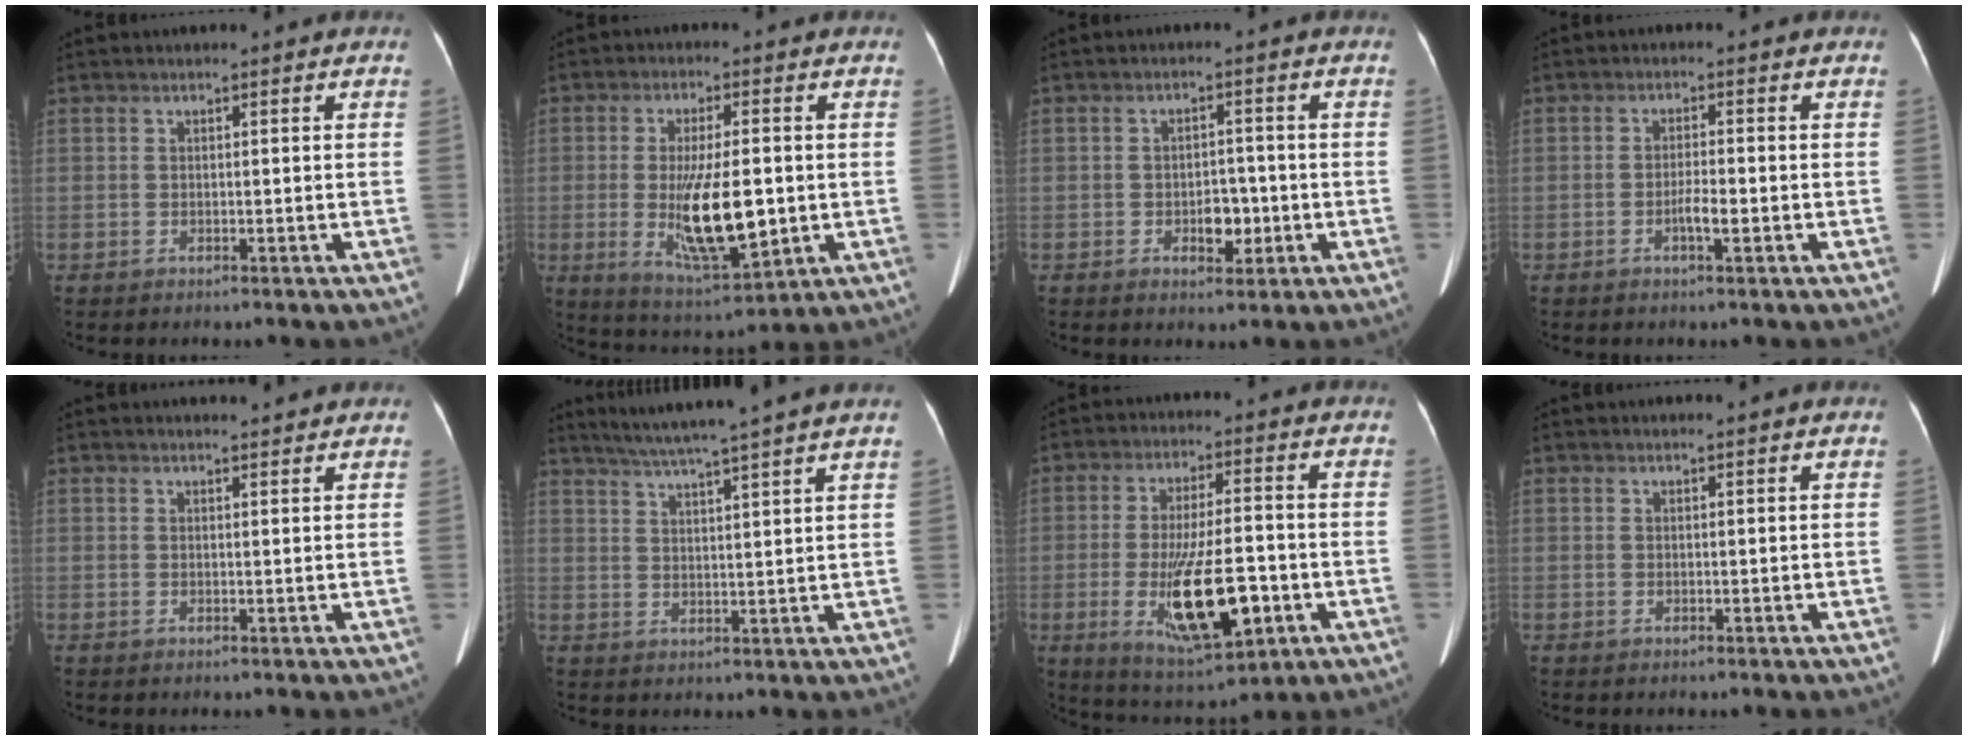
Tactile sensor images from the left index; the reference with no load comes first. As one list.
[{"total": 11.9, "force": [-1.2, 3.3, 11.4], "torque": [-0.210, -0.020, -0.009]}, {"total": 3.8, "force": [-1.2, 2.3, 2.8], "torque": [-0.039, 0.003, -0.013]}, {"total": 2.5, "force": [-0.9, 0.4, 2.2], "torque": [-0.041, 0.001, -0.017]}, {"total": 3.1, "force": [3.0, 0.4, 0.6], "torque": [-0.013, 0.006, 0.035]}, {"total": 12.2, "force": [10.3, -1.6, 6.3], "torque": [-0.106, 0.013, 0.141]}, {"total": 13.5, "force": [-3.7, 3.7, 12.5], "torque": [-0.227, -0.018, -0.050]}, {"total": 1.4, "force": [1.3, -0.1, 0.5], "torque": [-0.012, 0.011, 0.019]}]